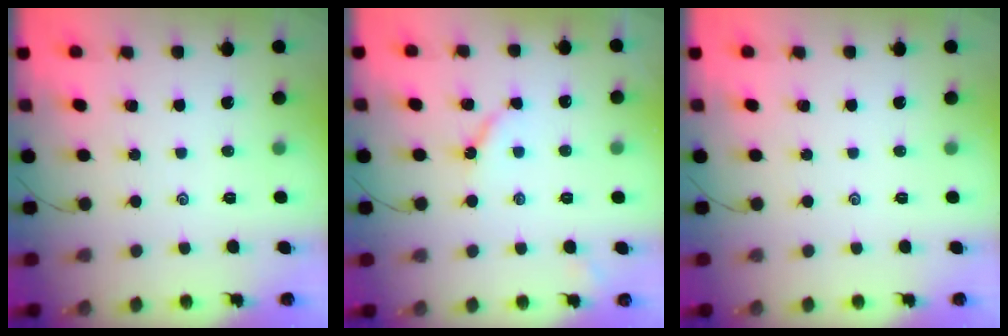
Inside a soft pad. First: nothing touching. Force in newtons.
{"total": 4.3, "press": 4.2, "slide": 0.6}
{"total": 0.0}